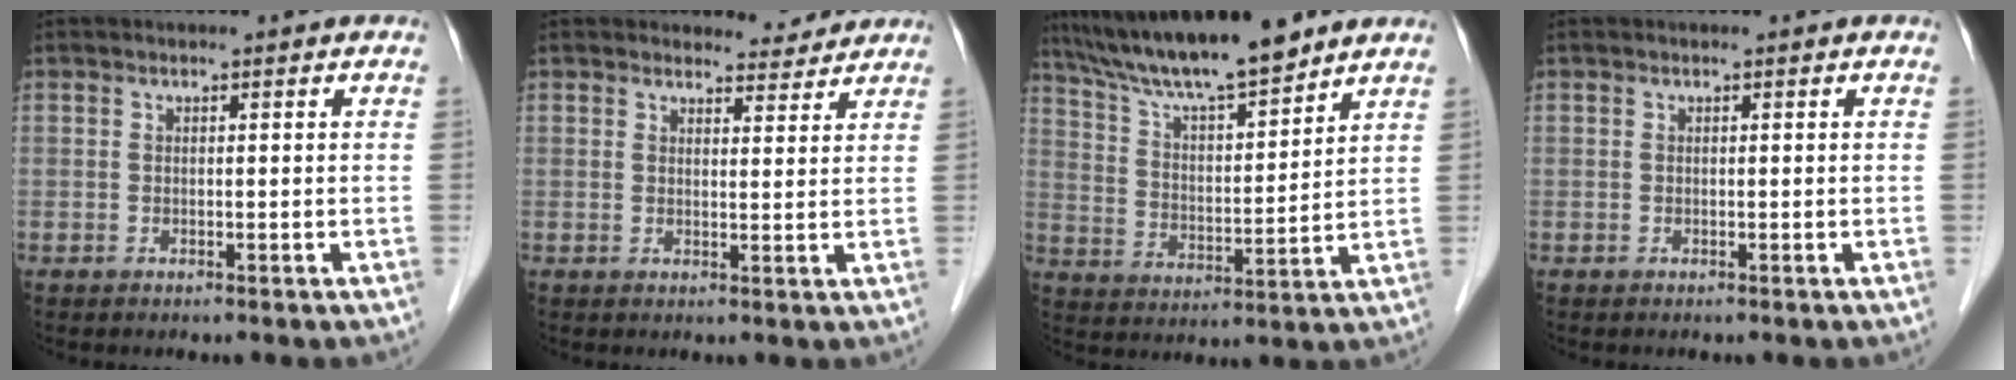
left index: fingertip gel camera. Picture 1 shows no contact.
{"total": 3.4, "force": [3.3, 0.8, -0.4], "torque": [0.003, -0.007, 0.040]}
{"total": 14.3, "force": [12.2, 1.0, 7.3], "torque": [-0.127, 0.010, 0.219]}
{"total": 0.0}